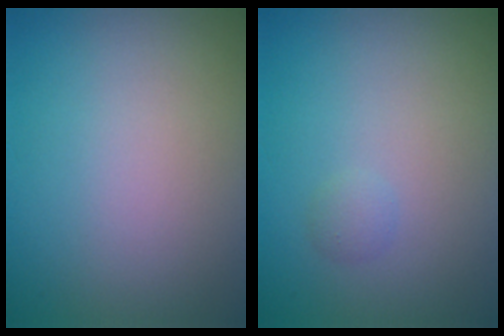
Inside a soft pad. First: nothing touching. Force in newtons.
{"total": 0.8, "press": 0.8, "slide": 0.0}